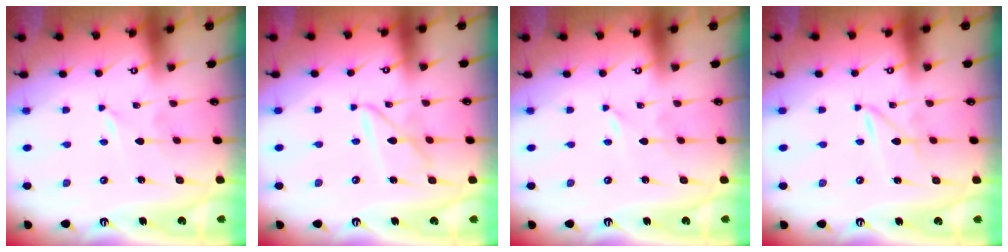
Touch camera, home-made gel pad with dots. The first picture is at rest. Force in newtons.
{"total": 6.6, "press": 6.6, "slide": 0.6}
{"total": 0.0}
{"total": 1.9, "press": 1.9, "slide": 0.2}